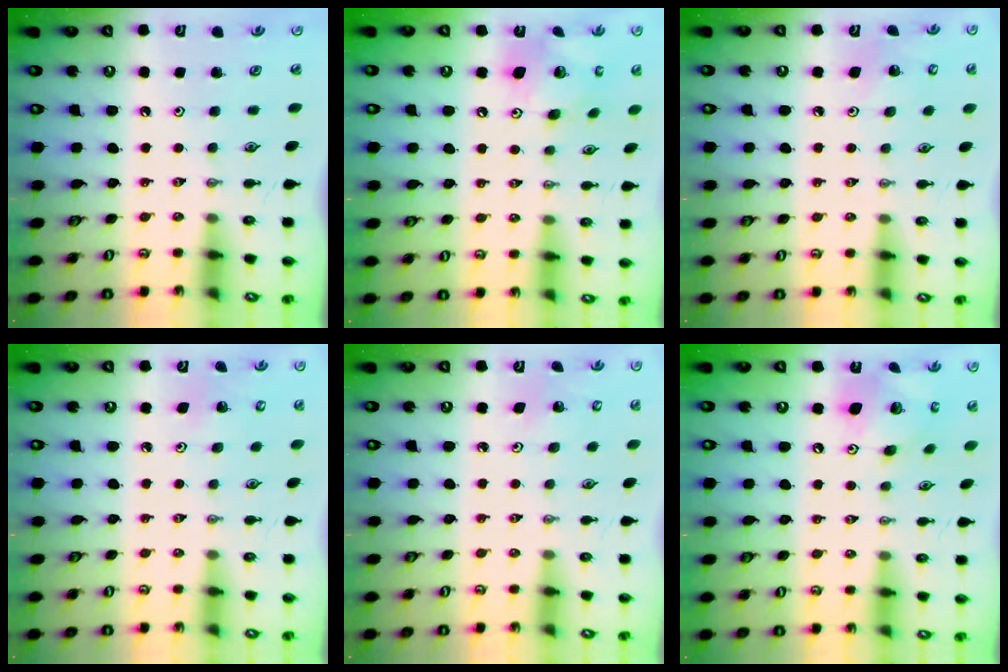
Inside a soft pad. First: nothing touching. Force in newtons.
{"total": 13.4, "press": 13.4, "slide": 1.4}
{"total": 3.6, "press": 3.4, "slide": 1.2}
{"total": 3.0, "press": 2.9, "slide": 0.3}
{"total": 2.0, "press": 2.0, "slide": 0.1}
{"total": 13.4, "press": 13.3, "slide": 1.2}